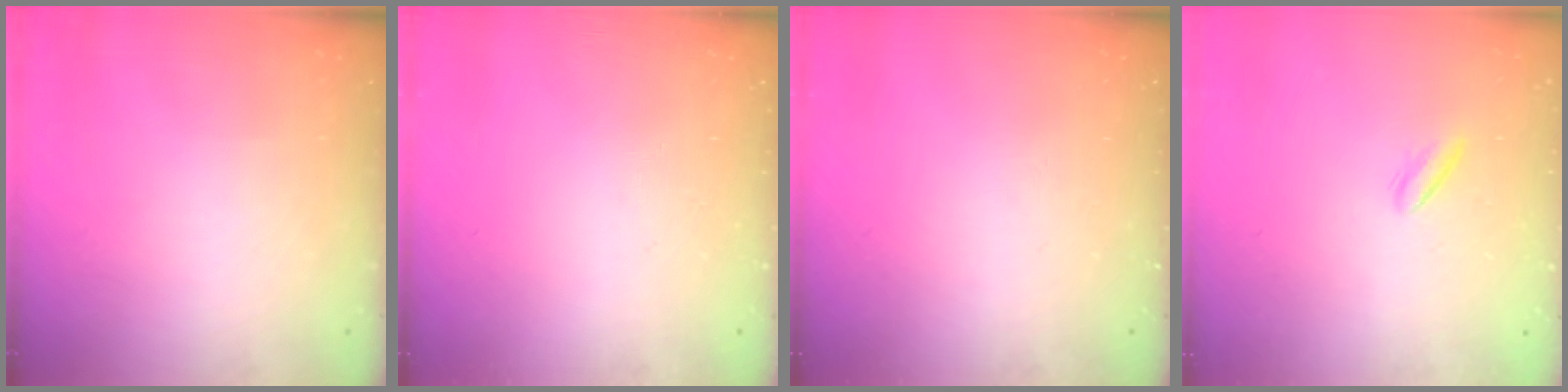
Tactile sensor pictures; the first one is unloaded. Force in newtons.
{"total": 0.0}
{"total": 0.0}
{"total": 1.9, "press": 1.7, "slide": 0.9}